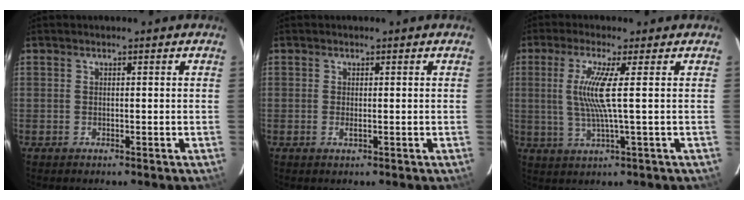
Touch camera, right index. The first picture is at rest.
{"total": 0.8, "force": [-0.1, 0.2, 0.8], "torque": [-0.014, -0.001, -0.002]}
{"total": 7.0, "force": [1.0, -1.1, 6.9], "torque": [-0.135, -0.007, 0.021]}